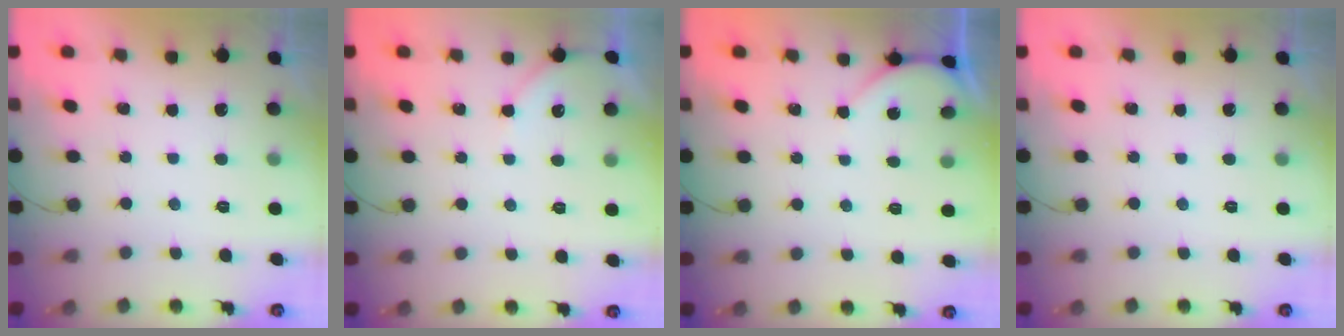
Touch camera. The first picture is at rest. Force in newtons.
{"total": 2.9, "press": 2.9, "slide": 0.4}
{"total": 1.3, "press": 1.3, "slide": 0.3}
{"total": 0.0}